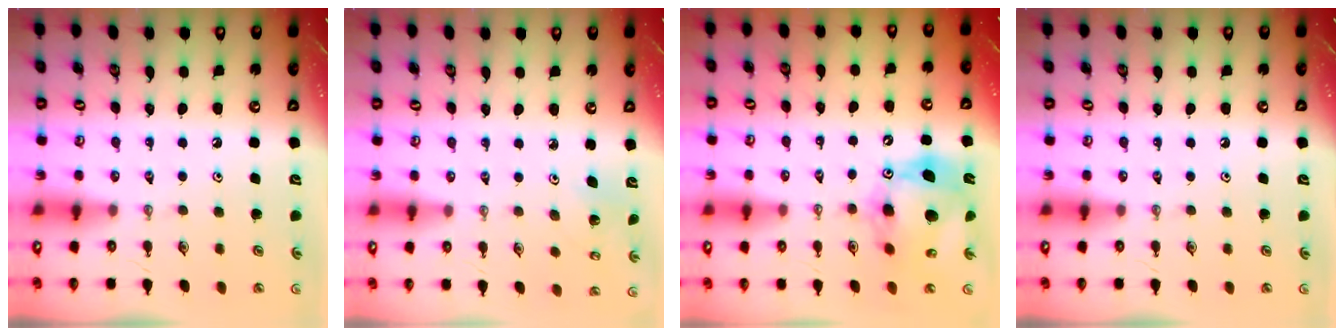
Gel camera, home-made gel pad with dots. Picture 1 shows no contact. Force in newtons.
{"total": 1.7, "press": 1.6, "slide": 0.2}
{"total": 14.7, "press": 14.6, "slide": 1.3}
{"total": 0.0}